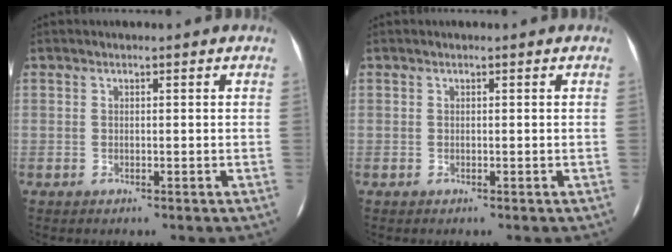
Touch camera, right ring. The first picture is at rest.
{"total": 0.0}